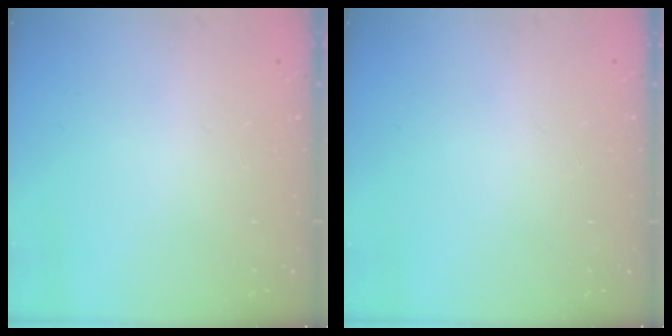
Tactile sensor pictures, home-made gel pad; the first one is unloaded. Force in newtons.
{"total": 0.0}